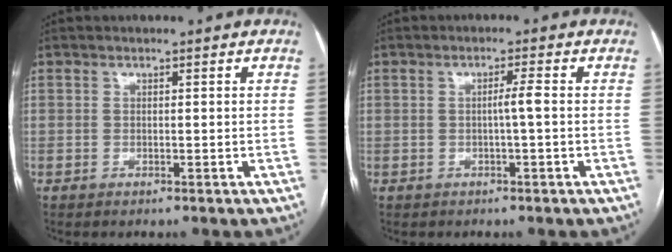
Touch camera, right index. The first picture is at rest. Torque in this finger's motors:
{"motor_torque": [0.42, -0.21, -0.02, 0.02]}